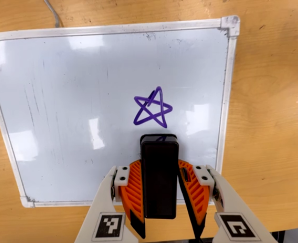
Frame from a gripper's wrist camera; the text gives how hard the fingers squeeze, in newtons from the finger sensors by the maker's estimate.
{"total": 4.8, "left": 3.5, "right": 6.1}